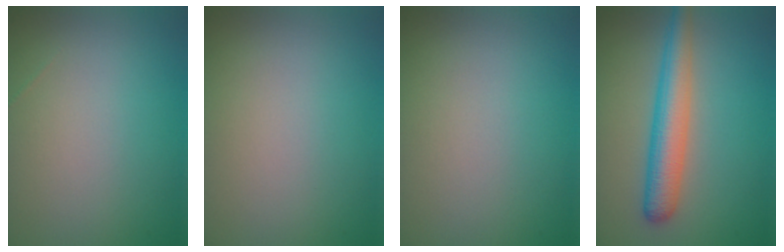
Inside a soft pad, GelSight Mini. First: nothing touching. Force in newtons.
{"total": 0.0}
{"total": 0.0}
{"total": 4.7, "press": 4.7, "slide": 0.1}